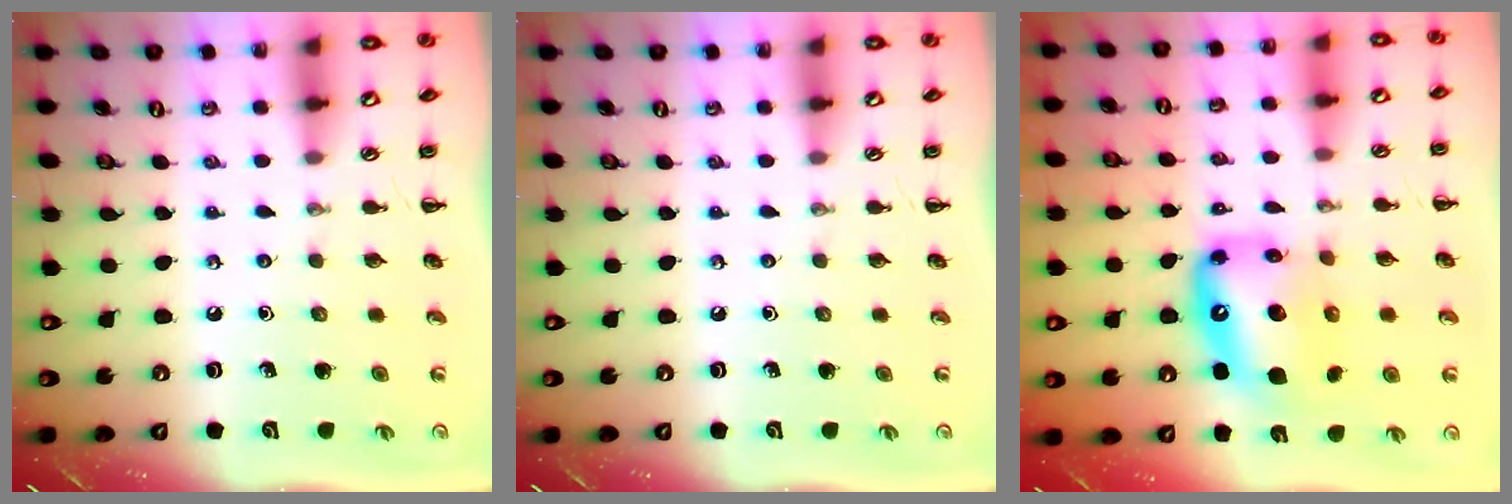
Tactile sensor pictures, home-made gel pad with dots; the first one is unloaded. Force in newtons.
{"total": 0.0}
{"total": 14.1, "press": 13.6, "slide": 3.7}